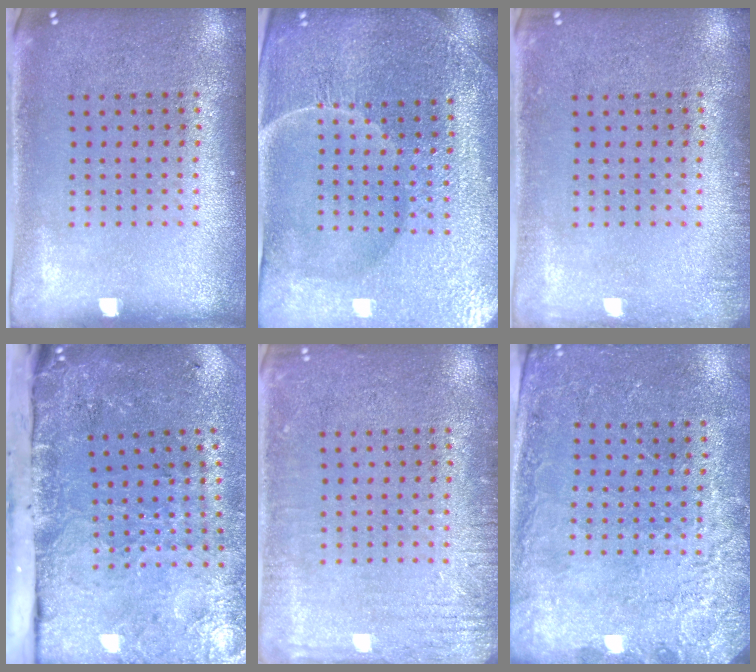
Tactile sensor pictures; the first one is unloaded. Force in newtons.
{"total": 5.1, "press": 4.9, "slide": 1.5}
{"total": 1.2, "press": 1.1, "slide": 0.2}
{"total": 5.1, "press": 3.7, "slide": 3.6}
{"total": 2.8, "press": 2.8, "slide": 0.4}
{"total": 2.5, "press": 2.4, "slide": 0.9}